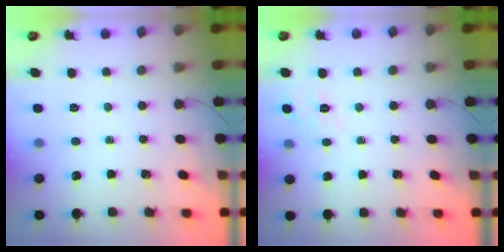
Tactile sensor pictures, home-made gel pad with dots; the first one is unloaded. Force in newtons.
{"total": 1.9, "press": 0.8, "slide": 1.6}